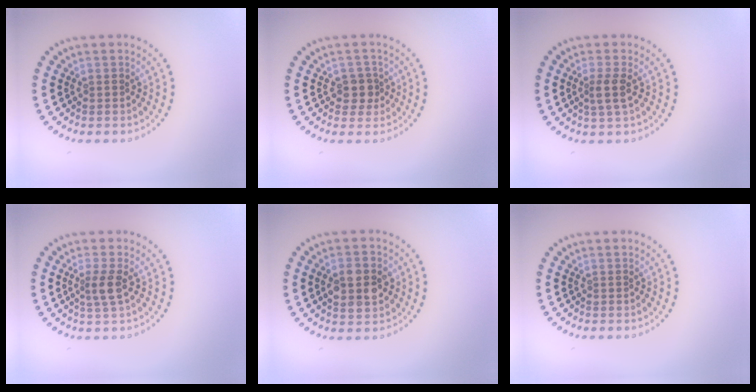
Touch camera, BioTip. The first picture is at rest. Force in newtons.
{"total": 1.9, "press": 1.6, "slide": 0.9}
{"total": 1.9, "press": 1.6, "slide": 1.1}
{"total": 2.1, "press": 1.6, "slide": 1.2}
{"total": 4.4, "press": 4.4, "slide": 0.1}
{"total": 0.0}